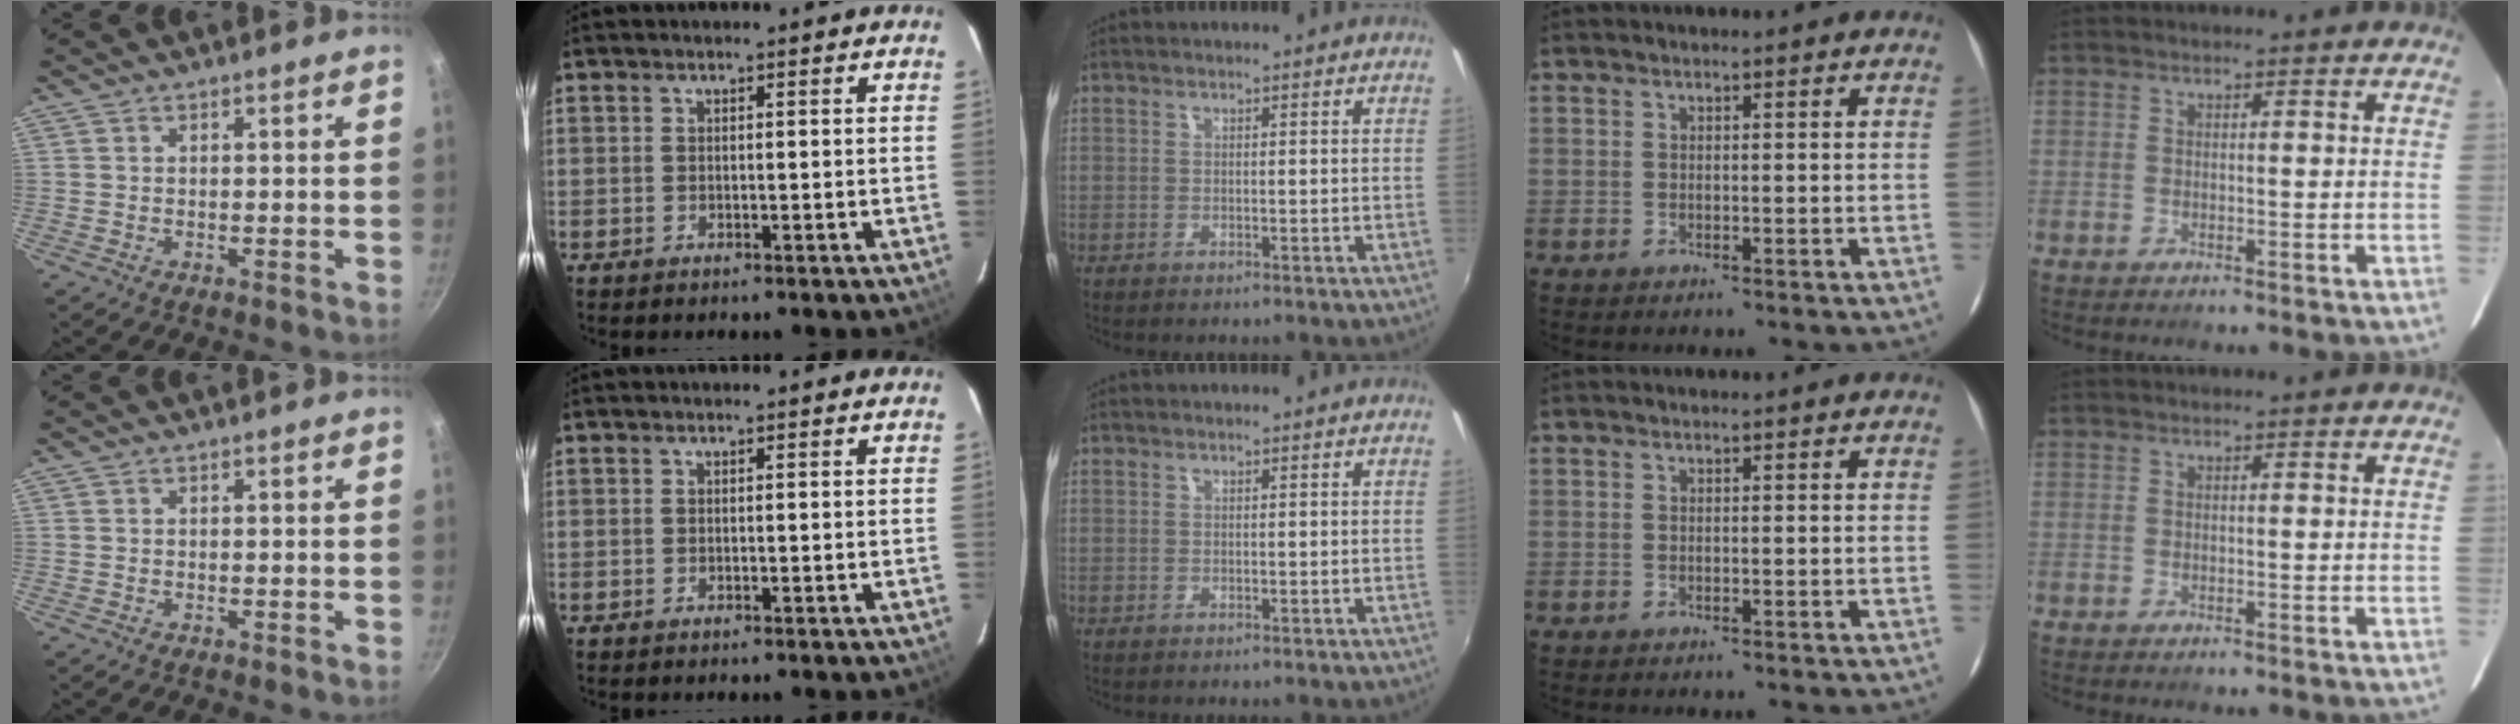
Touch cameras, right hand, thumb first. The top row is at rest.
{}